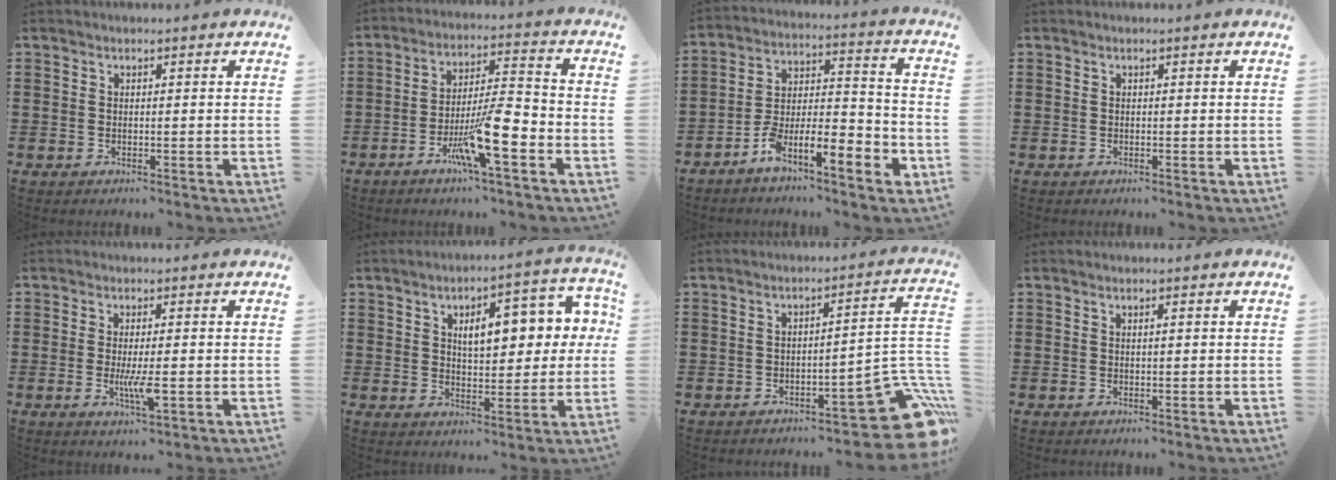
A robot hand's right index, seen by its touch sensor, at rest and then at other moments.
{"total": 11.0, "force": [-4.9, 2.1, 9.6], "torque": [-0.185, 0.002, -0.090]}
{"total": 8.4, "force": [-5.7, 2.2, 5.7], "torque": [-0.113, -0.007, -0.112]}
{"total": 0.0}
{"total": 4.5, "force": [-0.8, 0.7, 4.4], "torque": [-0.088, -0.010, -0.017]}
{"total": 8.8, "force": [2.7, 4.2, 7.2], "torque": [-0.108, -0.007, 0.036]}
{"total": 11.6, "force": [-6.0, 3.4, 9.3], "torque": [-0.105, 0.008, -0.103]}
{"total": 0.7, "force": [0.2, 0.0, 0.6], "torque": [-0.012, -0.001, 0.004]}